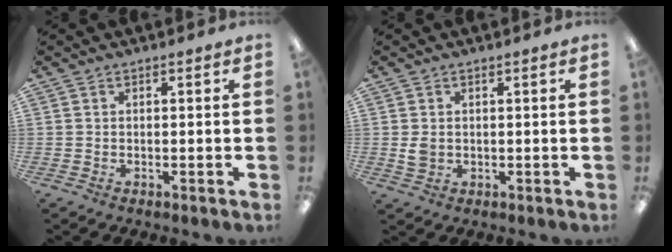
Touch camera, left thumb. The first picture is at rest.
{"total": 2.4, "force": [0.3, 1.9, 1.4], "torque": [-0.018, 0.001, 0.004]}